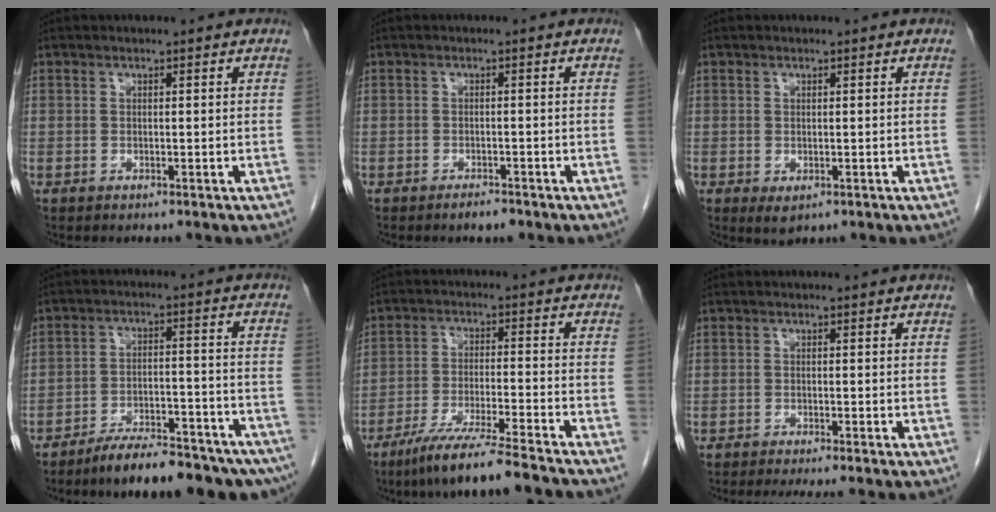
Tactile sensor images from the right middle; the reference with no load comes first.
{"total": 1.7, "force": [-1.4, 0.4, 0.9], "torque": [-0.016, 0.000, -0.018]}
{"total": 1.6, "force": [-0.4, 0.9, 1.3], "torque": [-0.019, -0.004, 0.002]}
{"total": 16.8, "force": [-14.0, 3.5, 8.8], "torque": [-0.082, 0.024, -0.198]}
{"total": 11.7, "force": [-9.8, -0.9, 6.4], "torque": [-0.095, -0.030, -0.163]}
{"total": 5.2, "force": [-4.5, -0.1, 2.7], "torque": [-0.027, -0.010, -0.068]}